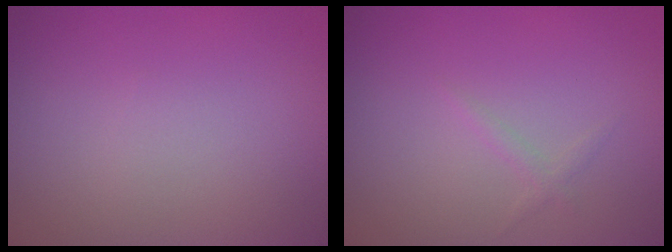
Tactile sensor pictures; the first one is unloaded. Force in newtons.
{"total": 0.7, "press": 0.7, "slide": 0.1}